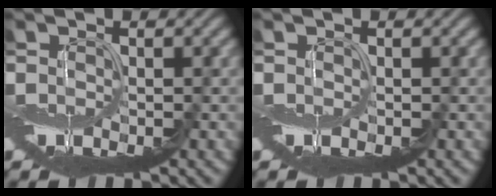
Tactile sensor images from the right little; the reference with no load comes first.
{"total": 0.0}